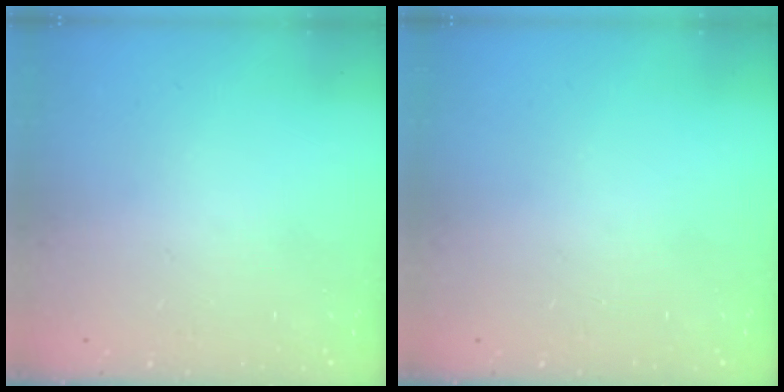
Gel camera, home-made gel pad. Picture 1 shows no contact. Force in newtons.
{"total": 0.0}